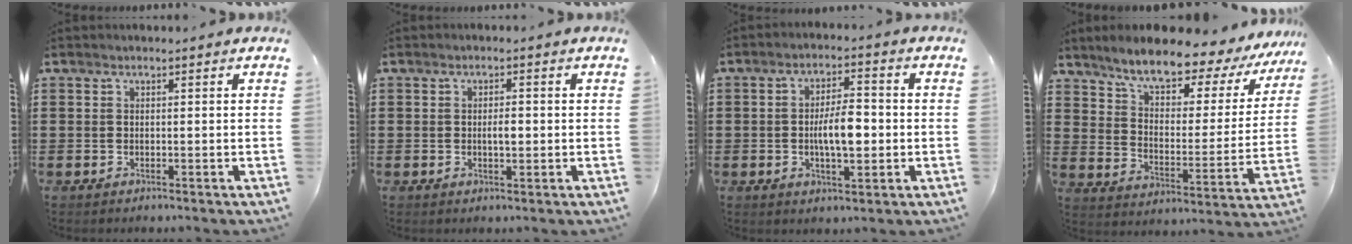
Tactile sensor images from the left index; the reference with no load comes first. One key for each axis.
{"total": 3.1, "fx": -0.1, "fy": 1.1, "fz": 2.9, "tx": -0.046, "ty": -0.001, "tz": -0.004}
{"total": 6.6, "fx": -0.8, "fy": 2.6, "fz": 6.0, "tx": -0.098, "ty": 0.000, "tz": -0.021}
{"total": 8.4, "fx": 7.1, "fy": 1.8, "fz": 4.0, "tx": -0.094, "ty": -0.050, "tz": 0.115}